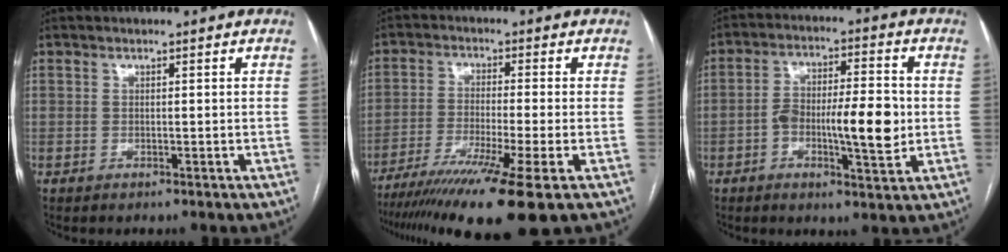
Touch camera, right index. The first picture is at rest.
{"total": 15.0, "force": [-10.1, -1.0, 11.1], "torque": [-0.183, -0.044, -0.165]}
{"total": 10.5, "force": [-1.6, 2.8, 10.0], "torque": [-0.167, 0.013, -0.025]}